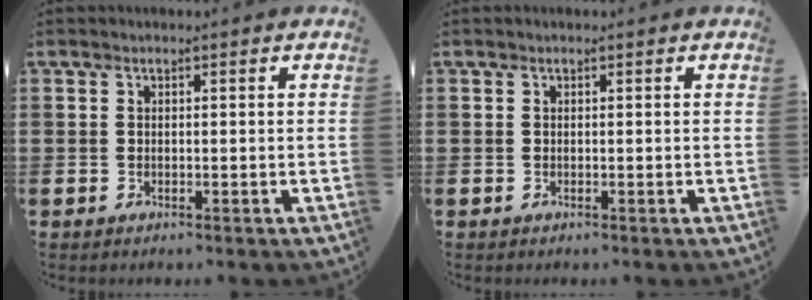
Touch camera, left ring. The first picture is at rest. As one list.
[{"total": 0.0}]